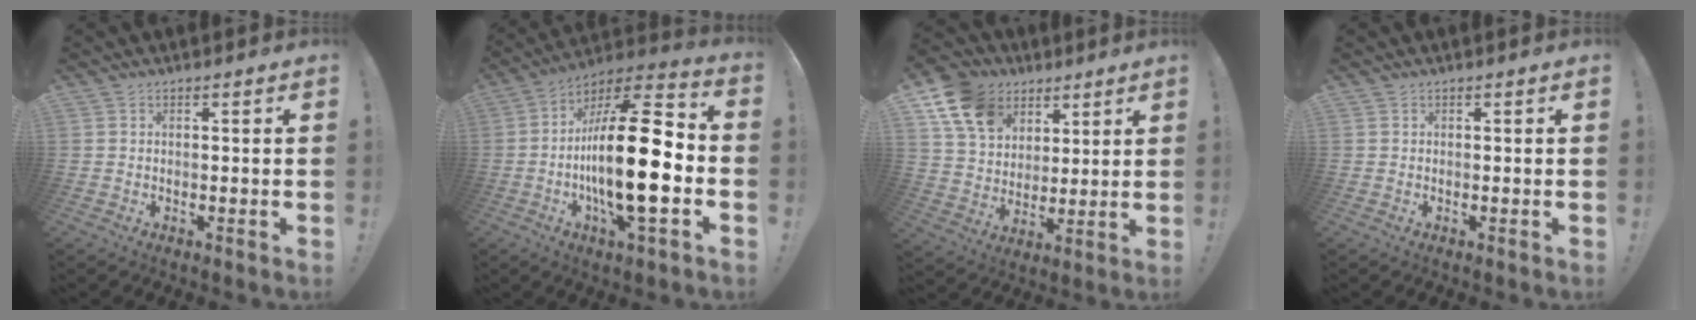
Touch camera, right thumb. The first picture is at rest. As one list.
[{"total": 24.2, "force": [-4.0, 7.5, 22.7], "torque": [-0.401, 0.012, -0.071]}, {"total": 14.3, "force": [7.7, 10.4, 6.1], "torque": [-0.102, -0.039, 0.152]}, {"total": 0.0}]